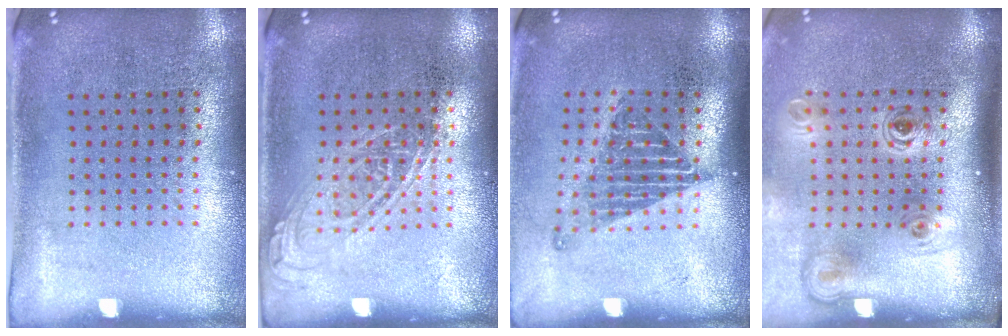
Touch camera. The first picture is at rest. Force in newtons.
{"total": 1.0, "press": 1.0, "slide": 0.1}
{"total": 1.3, "press": 1.1, "slide": 0.7}
{"total": 2.2, "press": 1.5, "slide": 1.6}